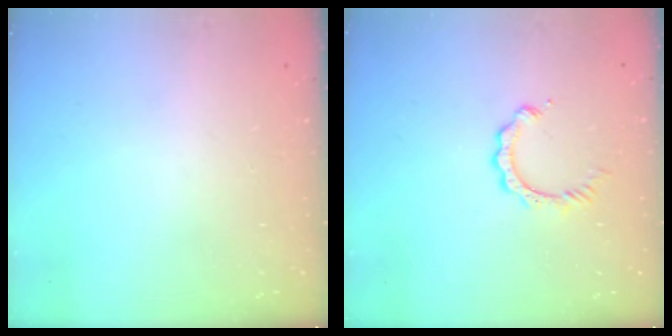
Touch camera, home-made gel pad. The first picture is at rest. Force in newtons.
{"total": 3.9, "press": 3.9, "slide": 0.3}